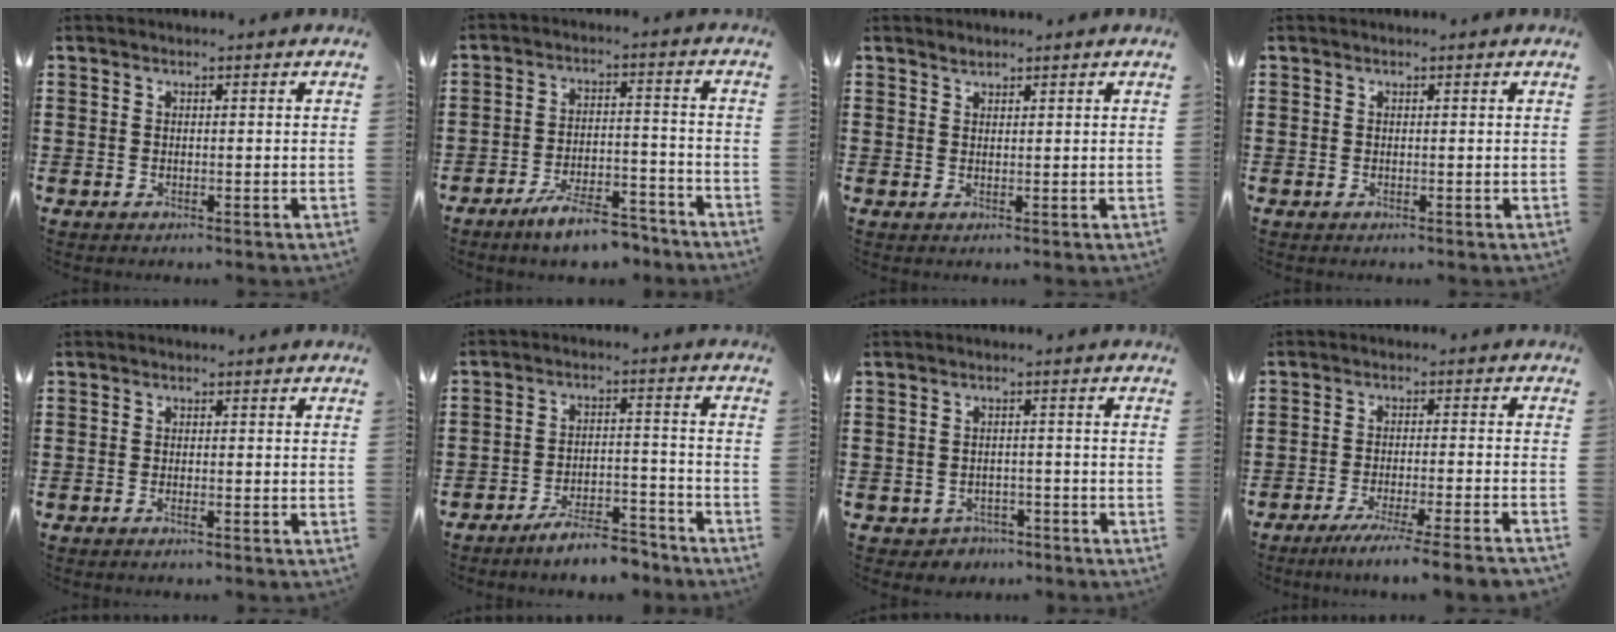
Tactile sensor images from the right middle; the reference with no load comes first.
{"total": 7.9, "force": [-6.7, 0.6, 4.0], "torque": [-0.079, 0.000, -0.127]}
{"total": 1.2, "force": [1.1, 0.2, 0.1], "torque": [-0.003, 0.000, 0.022]}
{"total": 0.0}
{"total": 0.7, "force": [-0.4, 0.0, 0.5], "torque": [-0.012, -0.004, -0.007]}
{"total": 6.9, "force": [-6.5, 0.9, 2.1], "torque": [-0.034, 0.011, -0.123]}
{"total": 1.8, "force": [-1.6, 1.0, -0.2], "torque": [-0.007, 0.001, -0.037]}
{"total": 5.0, "force": [-4.3, -0.8, 2.3], "torque": [-0.034, -0.015, -0.081]}